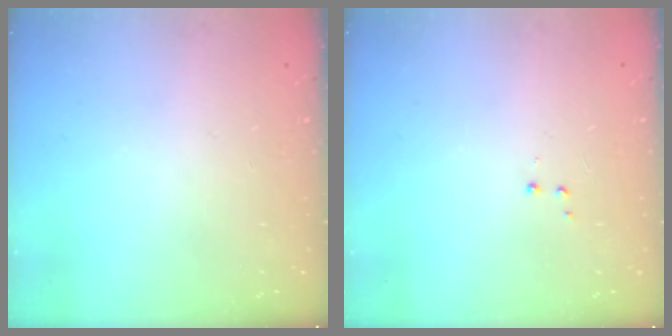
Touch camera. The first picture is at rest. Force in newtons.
{"total": 3.0, "press": 2.9, "slide": 0.7}